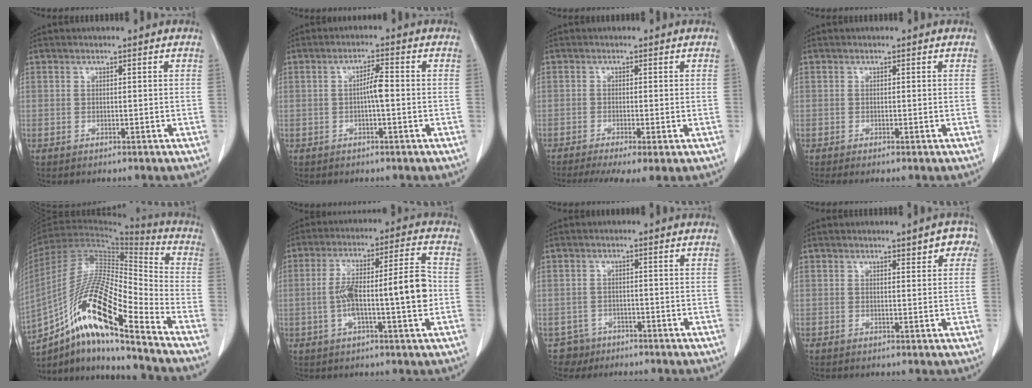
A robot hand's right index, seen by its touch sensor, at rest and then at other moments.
{"total": 3.0, "force": [-0.3, 0.4, 3.0], "torque": [-0.051, 0.005, -0.007]}
{"total": 6.8, "force": [-4.5, 1.1, 4.9], "torque": [-0.077, -0.015, -0.077]}
{"total": 0.7, "force": [-0.3, 0.0, 0.7], "torque": [-0.015, -0.002, -0.002]}
{"total": 19.5, "force": [-12.0, 2.2, 15.2], "torque": [-0.305, -0.006, -0.216]}
{"total": 12.9, "force": [-1.5, 1.5, 12.8], "torque": [-0.217, 0.026, -0.023]}
{"total": 3.1, "force": [-1.9, 2.4, -0.7], "torque": [0.012, 0.009, -0.032]}
{"total": 3.3, "force": [1.8, 1.1, 2.5], "torque": [-0.021, 0.008, 0.019]}